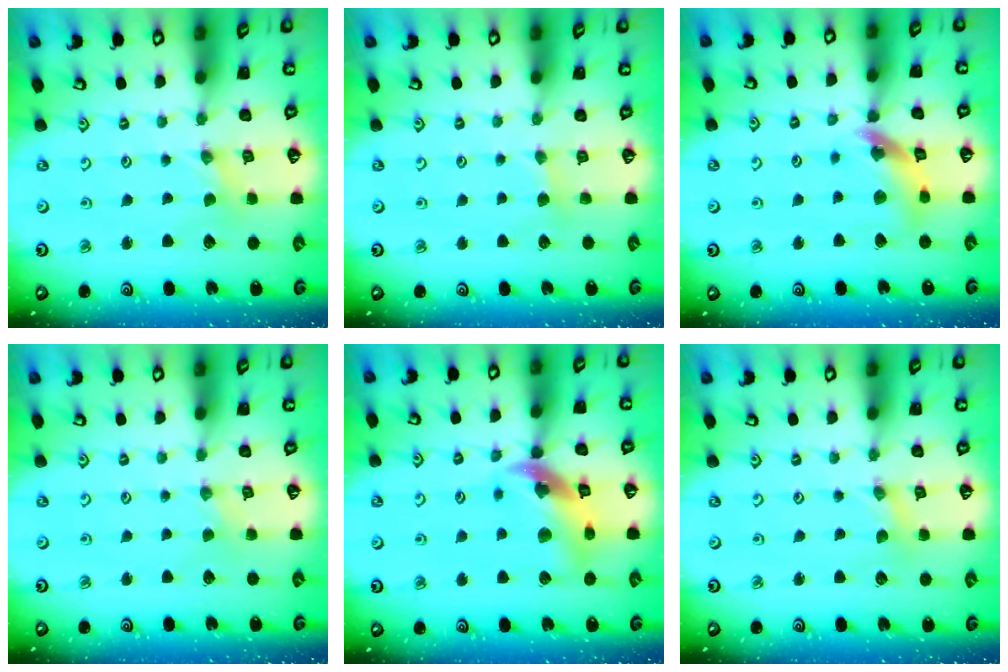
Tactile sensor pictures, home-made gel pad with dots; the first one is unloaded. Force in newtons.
{"total": 3.2, "press": 3.2, "slide": 0.4}
{"total": 12.4, "press": 12.3, "slide": 1.4}
{"total": 1.0, "press": 1.0, "slide": 0.2}
{"total": 13.1, "press": 13.0, "slide": 1.8}
{"total": 1.2, "press": 1.2, "slide": 0.2}